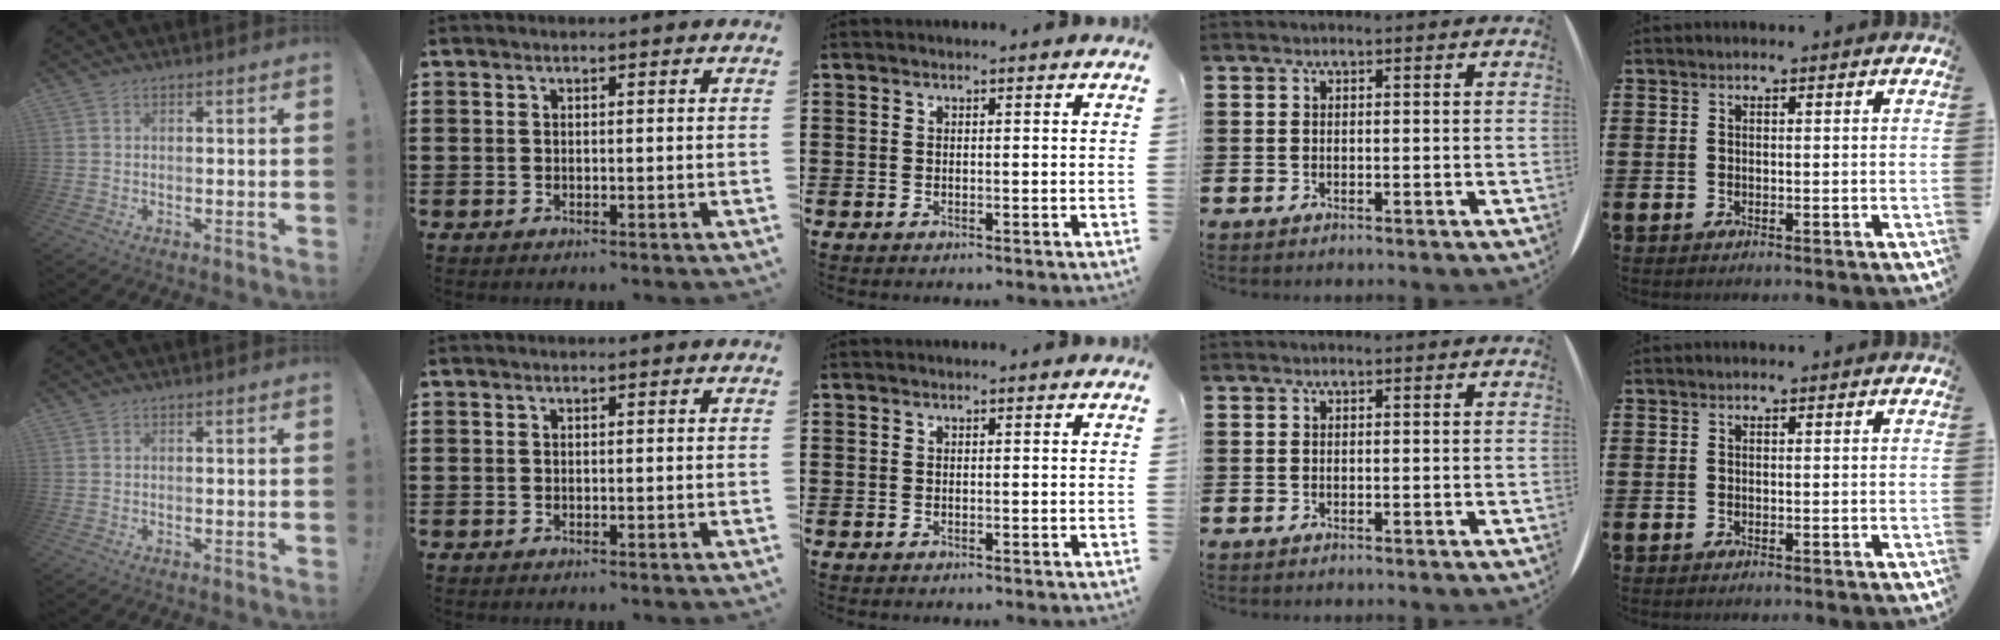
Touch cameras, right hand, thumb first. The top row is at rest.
{}